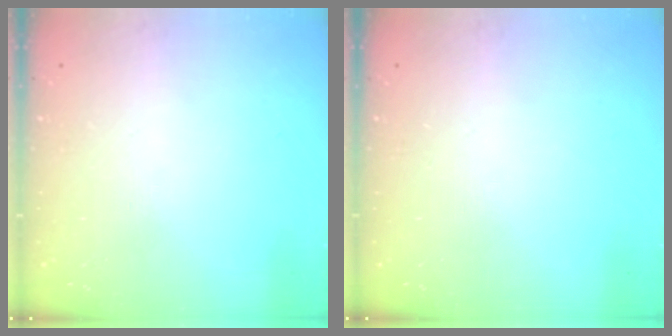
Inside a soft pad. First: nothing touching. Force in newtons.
{"total": 0.0}